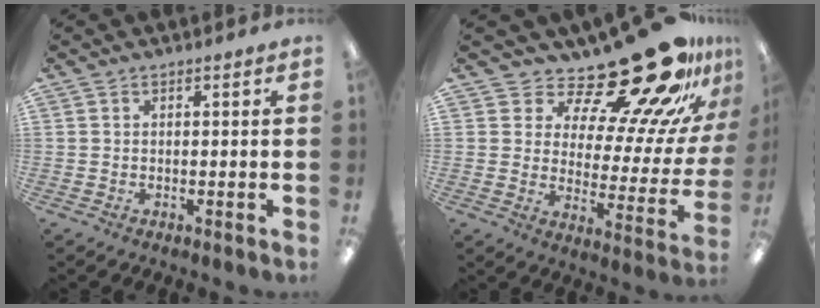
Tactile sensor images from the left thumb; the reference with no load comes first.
{"total": 23.1, "force": [18.6, 6.4, 12.0], "torque": [-0.166, -0.142, 0.299]}